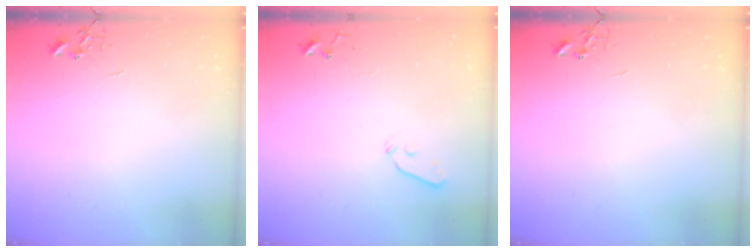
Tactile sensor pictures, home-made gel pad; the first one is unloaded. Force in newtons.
{"total": 4.4, "press": 4.3, "slide": 0.6}
{"total": 0.0}